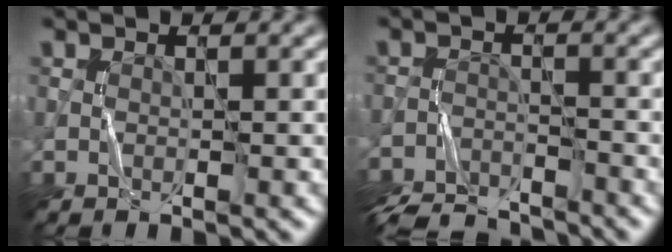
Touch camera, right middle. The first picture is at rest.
{"total": 7.2, "force": [-6.9, 1.4, 1.5], "torque": [-0.026, -0.018, -0.122]}